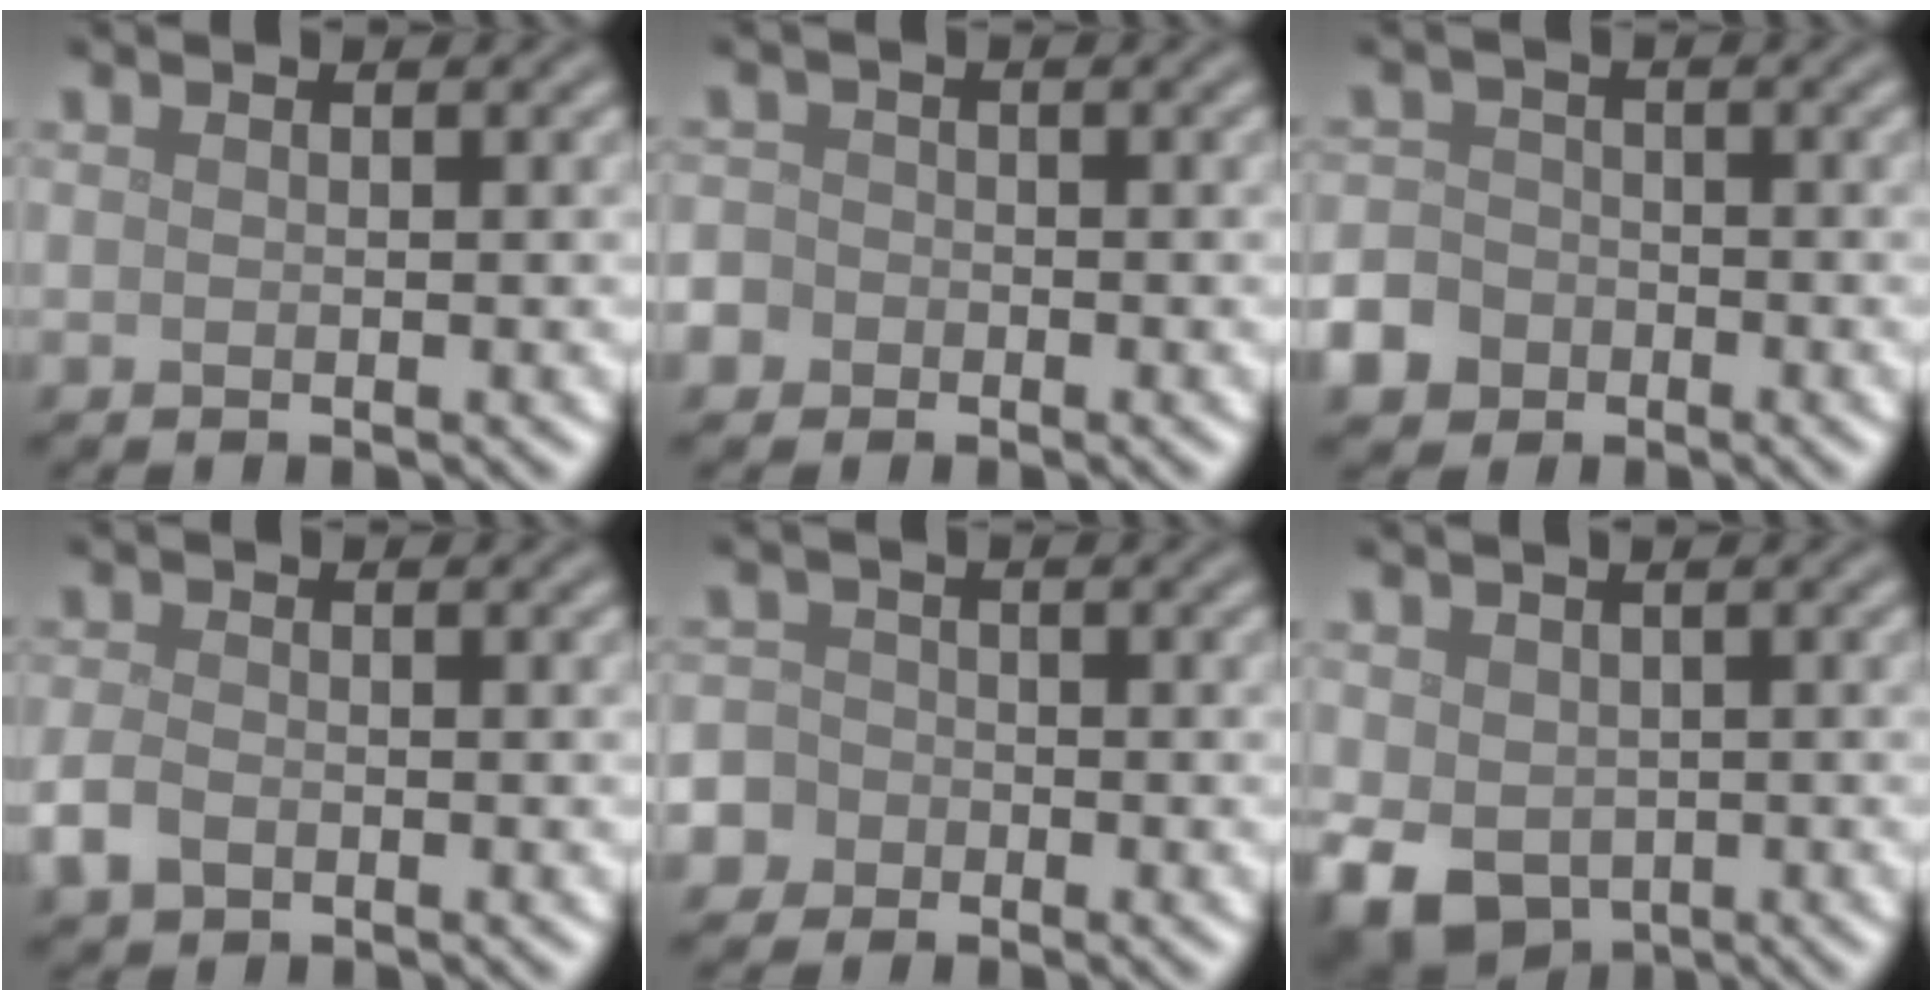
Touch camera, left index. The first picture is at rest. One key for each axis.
{"total": 3.2, "fx": -1.6, "fy": 2.7, "fz": 0.6, "tx": 0.001, "ty": 0.003, "tz": -0.042}
{"total": 5.1, "fx": -3.0, "fy": 3.9, "fz": 1.2, "tx": -0.015, "ty": -0.013, "tz": -0.063}
{"total": 2.0, "fx": -1.1, "fy": 1.3, "fz": 1.2, "tx": -0.026, "ty": -0.002, "tz": -0.027}
{"total": 5.2, "fx": -2.7, "fy": 4.3, "fz": 0.8, "tx": -0.010, "ty": -0.003, "tz": -0.070}
{"total": 6.2, "fx": -1.9, "fy": 4.7, "fz": 3.6, "tx": -0.080, "ty": -0.023, "tz": -0.026}